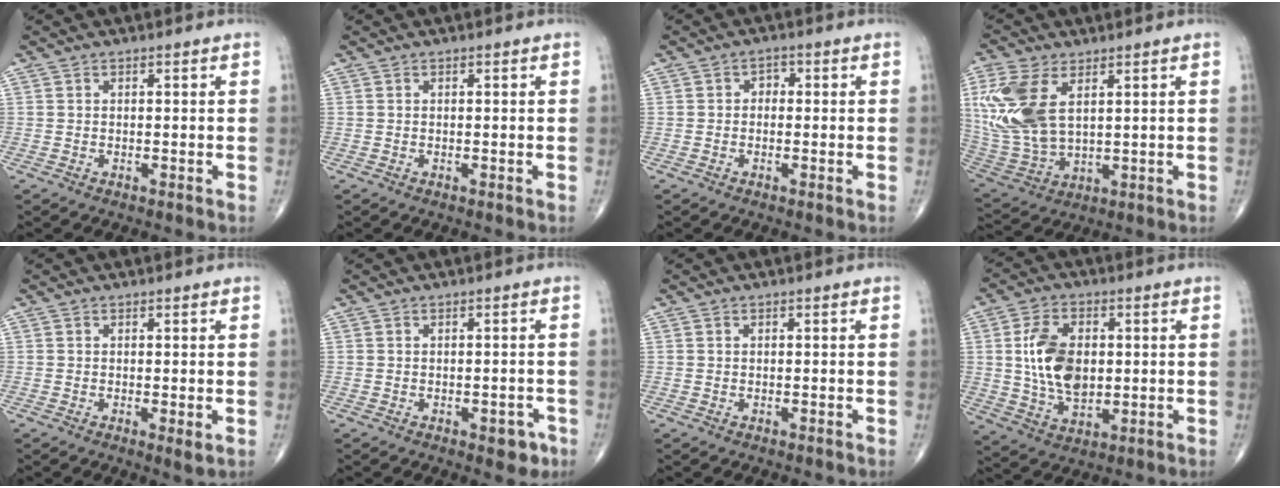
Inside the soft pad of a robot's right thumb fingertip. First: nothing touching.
{"total": 0.0}
{"total": 1.8, "force": [-0.2, 1.5, 1.0], "torque": [0.000, 0.007, -0.012]}
{"total": 15.4, "force": [4.6, 8.5, 12.0], "torque": [-0.273, -0.015, 0.103]}
{"total": 1.7, "force": [-0.1, 0.4, 1.7], "torque": [-0.026, -0.007, -0.003]}
{"total": 3.4, "force": [-1.6, 1.8, 2.4], "torque": [-0.008, 0.007, -0.017]}
{"total": 0.0}
{"total": 12.3, "force": [1.2, 7.6, 9.5], "torque": [-0.162, -0.005, 0.028]}